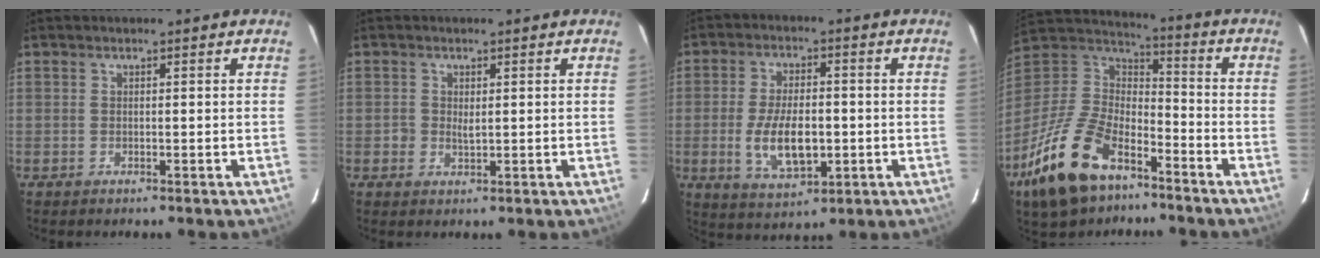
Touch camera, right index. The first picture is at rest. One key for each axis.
{"total": 1.5, "fx": 0.1, "fy": 1.2, "fz": 0.8, "tx": -0.021, "ty": -0.001, "tz": 0.001}
{"total": 10.6, "fx": -2.0, "fy": 5.1, "fz": 9.0, "tx": -0.181, "ty": -0.010, "tz": -0.026}
{"total": 21.5, "fx": -12.6, "fy": 11.5, "fz": 13.1, "tx": -0.290, "ty": -0.015, "tz": -0.226}